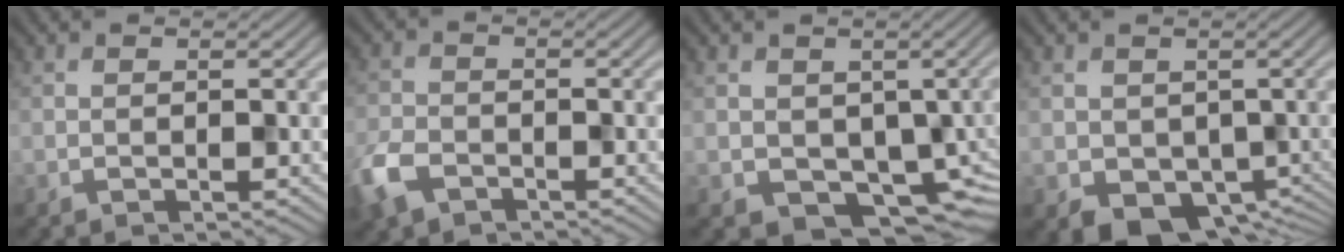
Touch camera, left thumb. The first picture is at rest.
{"total": 4.5, "force": [-3.0, 2.6, 2.2], "torque": [-0.057, -0.015, -0.067]}
{"total": 7.0, "force": [-1.2, 5.1, 4.6], "torque": [-0.074, -0.040, -0.001]}
{"total": 5.2, "force": [-1.6, 4.2, 2.6], "torque": [-0.046, -0.032, -0.011]}